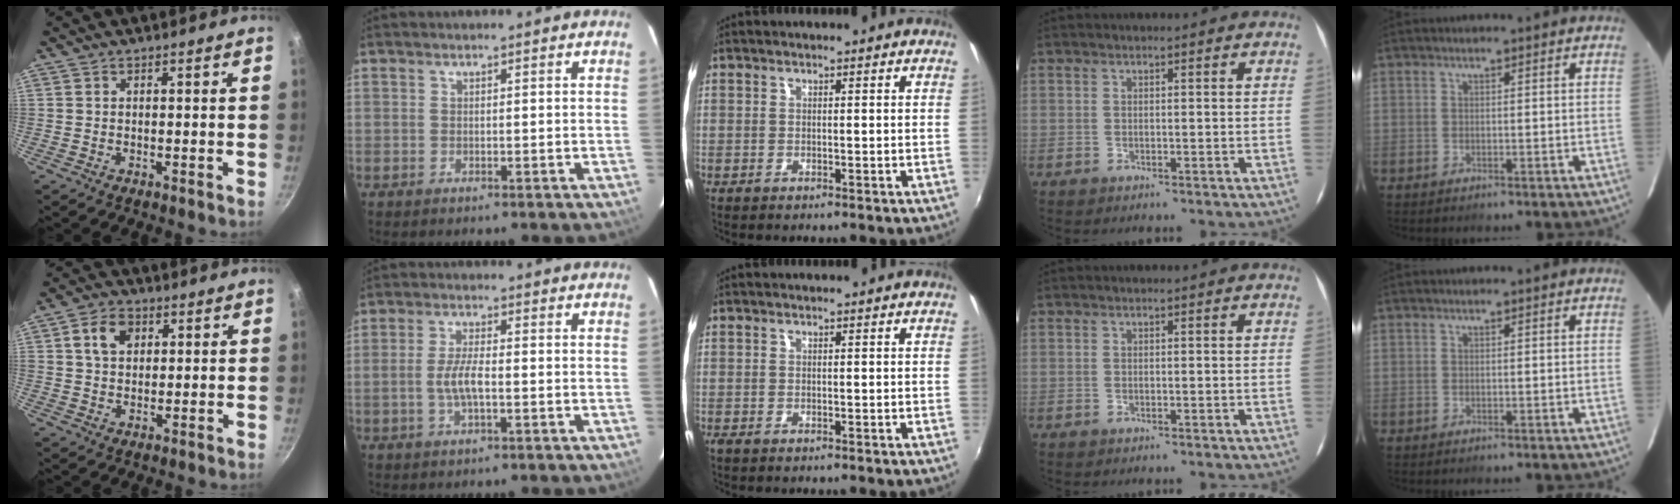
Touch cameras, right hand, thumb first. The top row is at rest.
{"thumb": {"total": 6.3, "force": [2.0, 4.7, 3.8], "torque": [-0.049, 0.005, 0.029]}, "index": {"total": 5.1, "force": [-1.1, 1.4, 4.8], "torque": [-0.097, 0.000, -0.021]}}